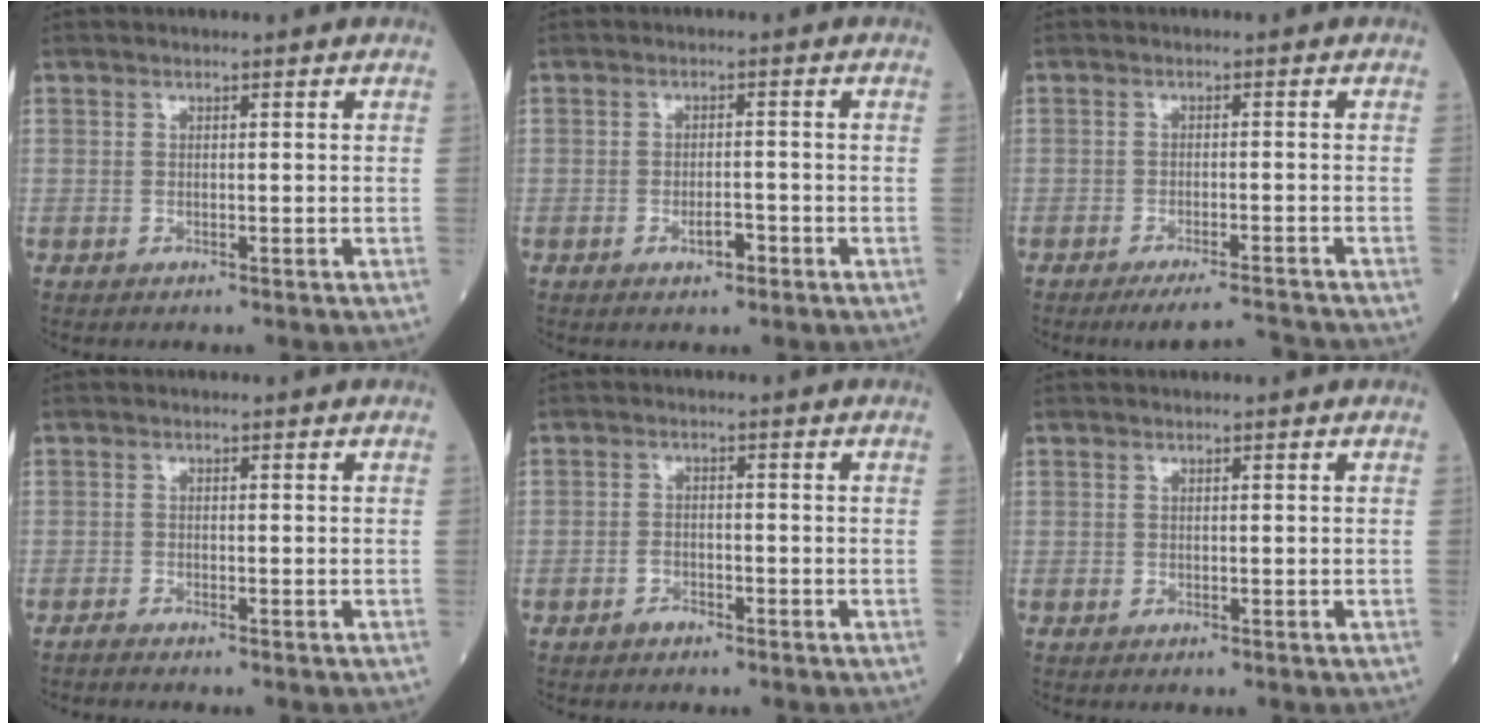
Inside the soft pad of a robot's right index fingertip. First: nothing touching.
{"total": 2.4, "force": [-1.3, 0.9, 1.8], "torque": [-0.026, 0.003, -0.021]}
{"total": 5.6, "force": [-5.3, -0.8, 1.5], "torque": [-0.014, -0.006, -0.088]}
{"total": 0.9, "force": [-0.9, -0.2, 0.2], "torque": [-0.007, -0.002, -0.020]}
{"total": 1.9, "force": [-1.4, 1.1, 0.7], "torque": [-0.013, 0.004, -0.024]}
{"total": 0.0}